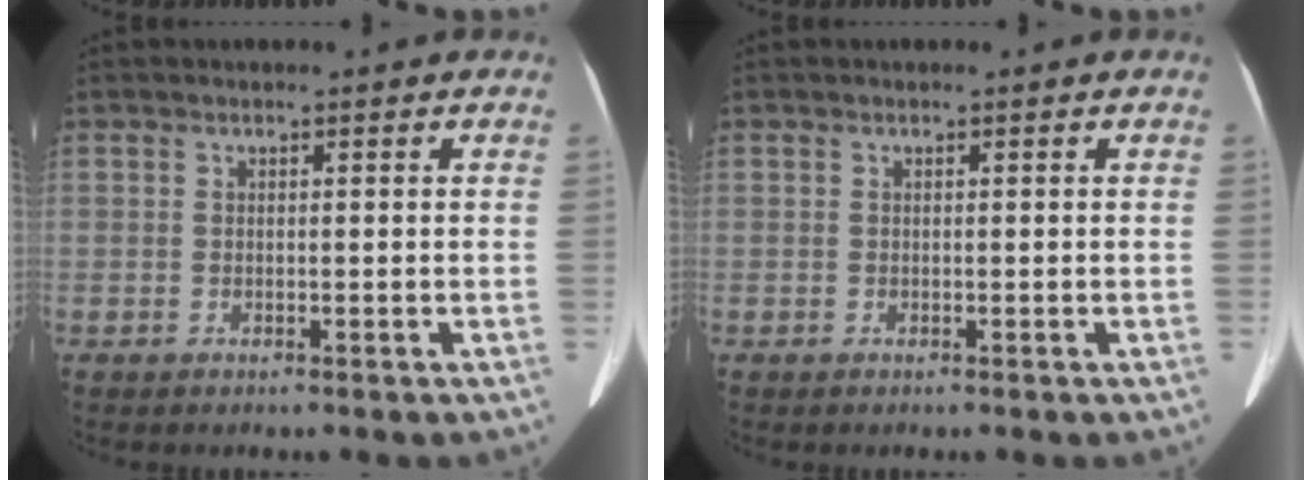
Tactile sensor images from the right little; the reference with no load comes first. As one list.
[{"total": 0.0}]